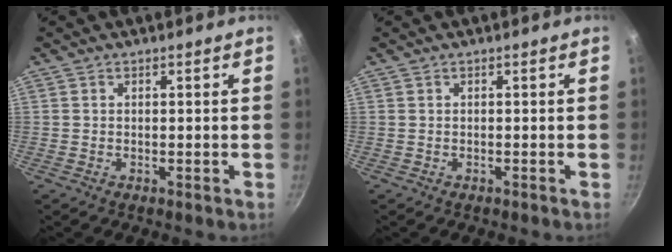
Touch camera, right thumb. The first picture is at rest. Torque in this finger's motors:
{"motor_torque": [0.00, 0.00, 0.00, 0.00, 0.00]}